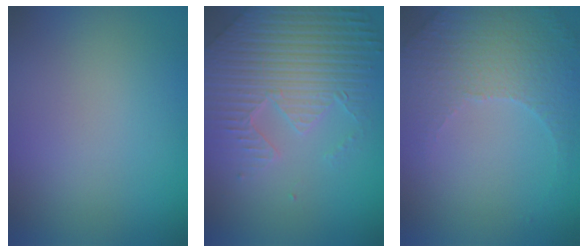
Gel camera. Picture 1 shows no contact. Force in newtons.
{"total": 7.5, "press": 5.6, "slide": 4.9}
{"total": 5.2, "press": 3.6, "slide": 3.8}